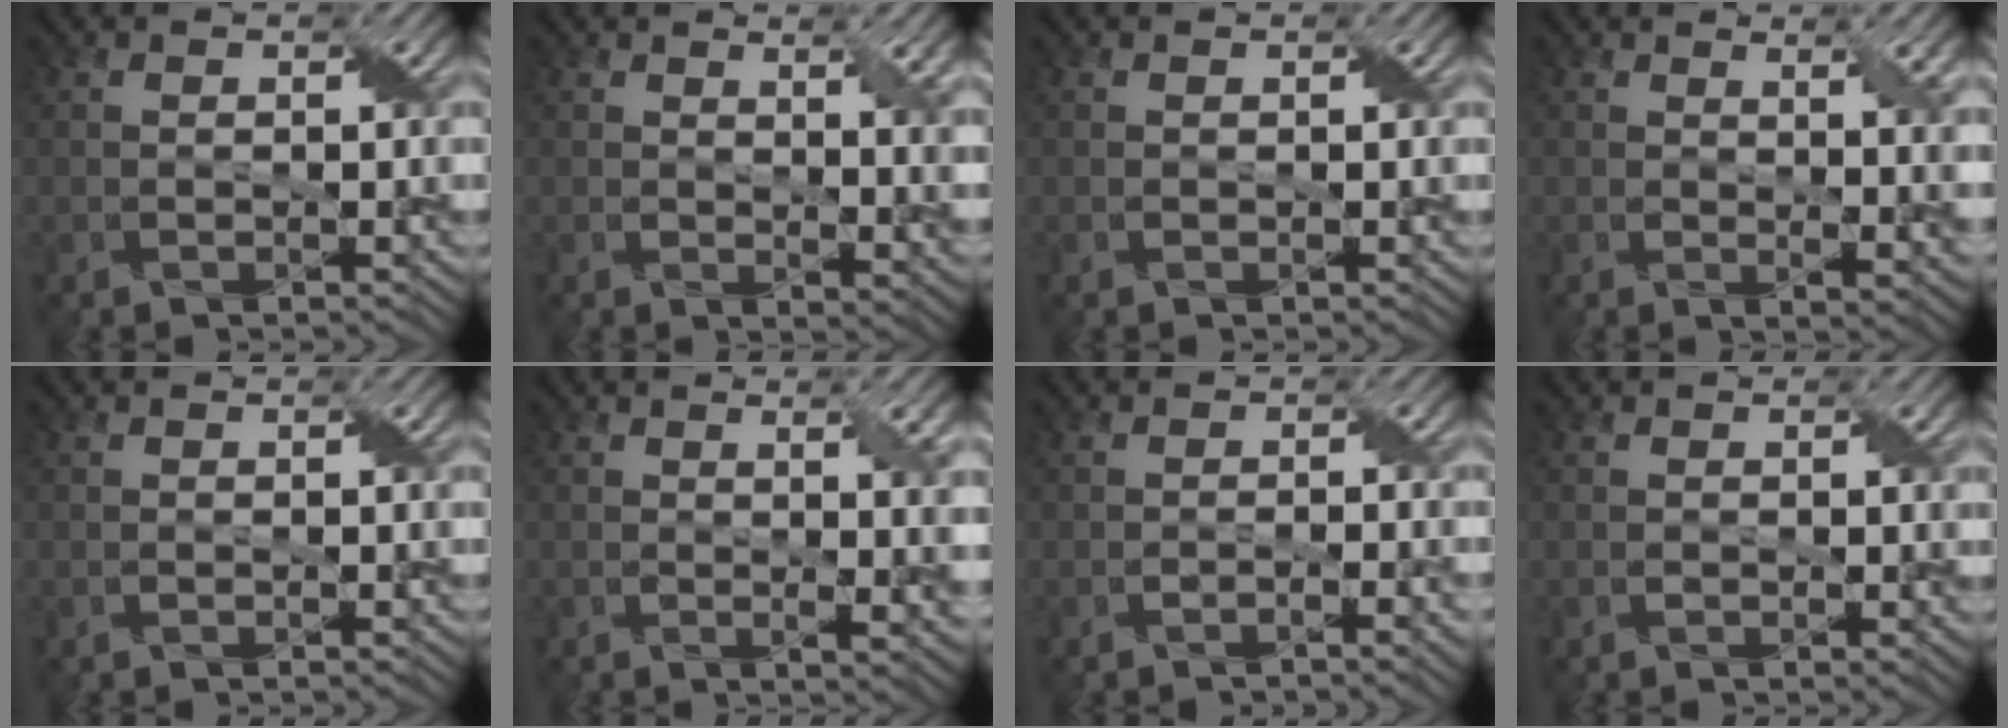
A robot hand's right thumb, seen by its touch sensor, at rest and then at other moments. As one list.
[{"total": 5.5, "force": [2.4, 2.1, 4.5], "torque": [-0.063, -0.005, 0.054]}, {"total": 0.0}, {"total": 6.0, "force": [2.0, 1.7, 5.4], "torque": [-0.072, -0.002, 0.038]}, {"total": 0.0}, {"total": 5.9, "force": [1.0, 1.4, 5.6], "torque": [-0.078, -0.001, 0.020]}, {"total": 1.4, "force": [-0.8, 0.1, 1.2], "torque": [-0.022, 0.003, -0.014]}, {"total": 0.8, "force": [0.3, 0.5, 0.6], "torque": [-0.008, -0.001, 0.007]}]